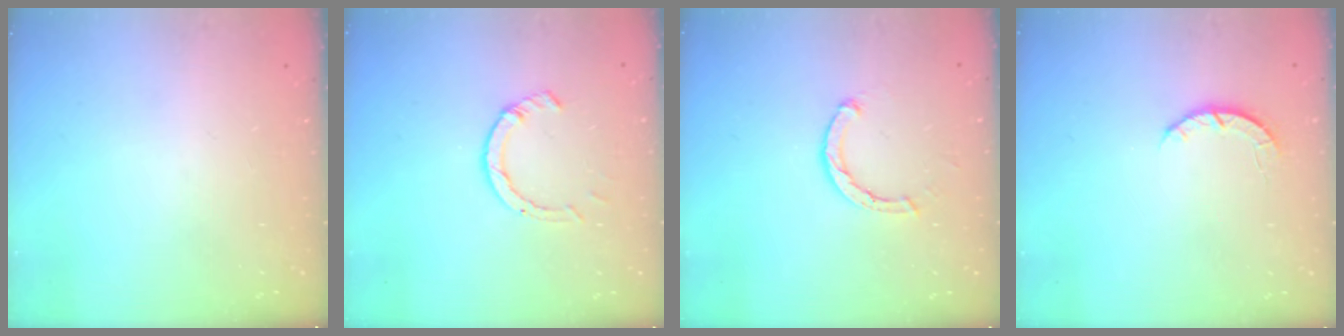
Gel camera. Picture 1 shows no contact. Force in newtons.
{"total": 4.2, "press": 4.1, "slide": 0.4}
{"total": 2.1, "press": 2.1, "slide": 0.1}
{"total": 2.7, "press": 2.6, "slide": 0.4}